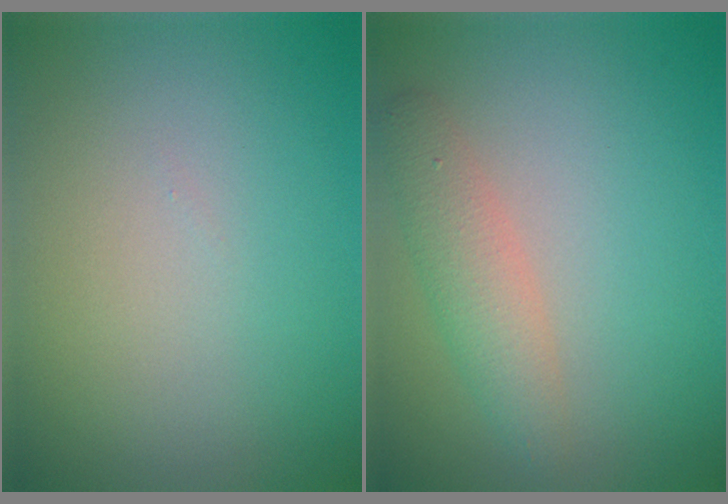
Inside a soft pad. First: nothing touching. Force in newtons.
{"total": 2.8, "press": 2.8, "slide": 0.1}